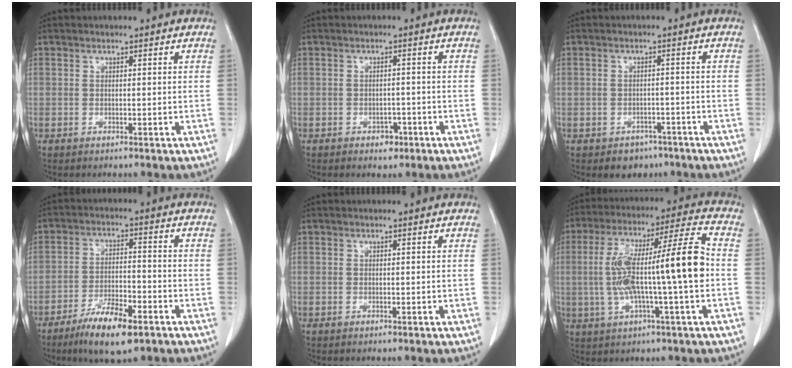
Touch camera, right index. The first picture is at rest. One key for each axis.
{"total": 2.3, "fx": -1.3, "fy": 1.5, "fz": 1.1, "tx": -0.010, "ty": 0.005, "tz": -0.013}
{"total": 3.5, "fx": -2.3, "fy": 2.6, "fz": 0.7, "tx": -0.006, "ty": 0.010, "tz": -0.026}
{"total": 9.3, "fx": -5.9, "fy": 2.1, "fz": 6.8, "tx": -0.126, "ty": -0.012, "tz": -0.100}
{"total": 0.0}
{"total": 15.8, "fx": -1.0, "fy": 0.7, "fz": 15.8, "tx": -0.283, "ty": 0.029, "tz": -0.021}